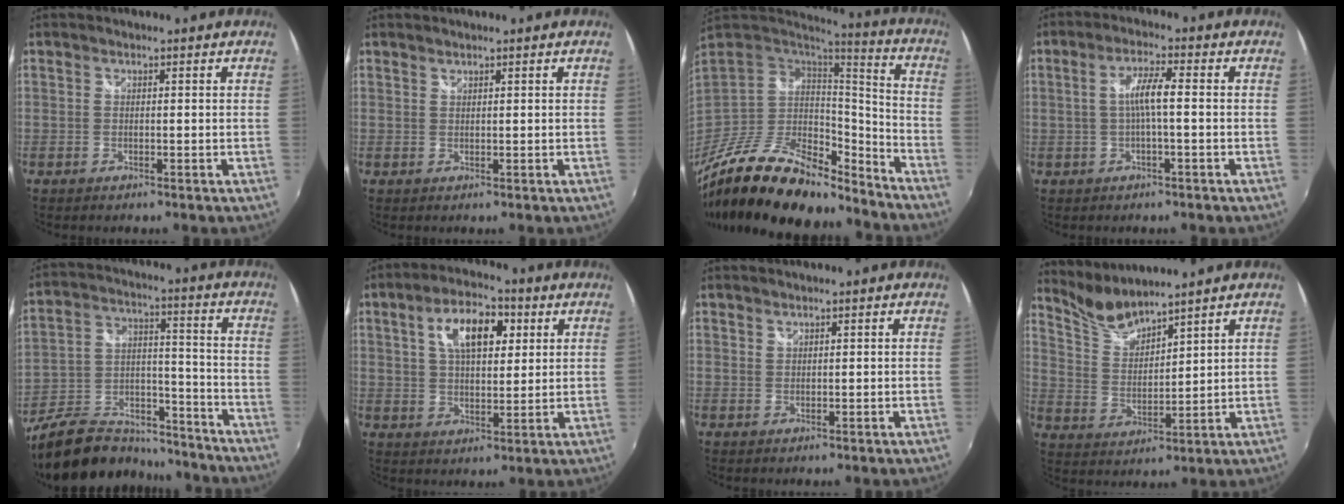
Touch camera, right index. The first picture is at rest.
{"total": 0.7, "force": [0.7, 0.1, 0.1], "torque": [-0.001, 0.002, 0.013]}
{"total": 27.8, "force": [-19.9, 10.7, 16.2], "torque": [-0.307, -0.022, -0.330]}
{"total": 5.1, "force": [-0.6, 0.4, 5.1], "torque": [-0.101, 0.008, -0.008]}
{"total": 24.0, "force": [-19.9, 9.4, 9.6], "torque": [-0.201, 0.027, -0.296]}
{"total": 11.1, "force": [4.1, 5.4, 8.8], "torque": [-0.149, 0.026, 0.070]}
{"total": 0.8, "force": [0.8, 0.2, 0.1], "torque": [0.000, 0.002, 0.015]}
{"total": 6.9, "force": [6.7, 0.1, 1.8], "torque": [-0.042, -0.014, 0.143]}